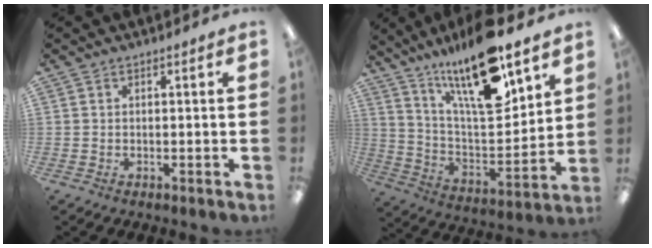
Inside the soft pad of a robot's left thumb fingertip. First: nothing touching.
{"total": 20.7, "force": [14.5, 5.8, 13.5], "torque": [-0.233, -0.089, 0.244]}